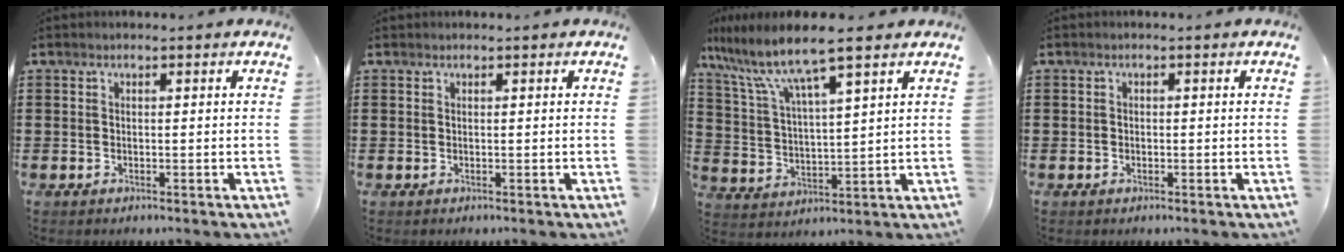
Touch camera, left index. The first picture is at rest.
{"total": 0.0}
{"total": 8.1, "force": [6.2, 0.5, 5.1], "torque": [-0.125, -0.033, 0.101]}
{"total": 0.5, "force": [-0.2, 0.5, 0.1], "torque": [-0.005, 0.002, -0.005]}